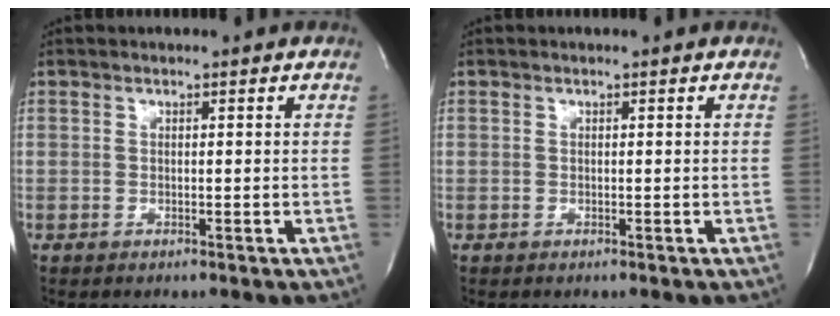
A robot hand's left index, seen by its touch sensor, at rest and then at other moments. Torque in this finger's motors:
{"motor_torque": [-0.01, 0.01, 0.00, 0.00]}